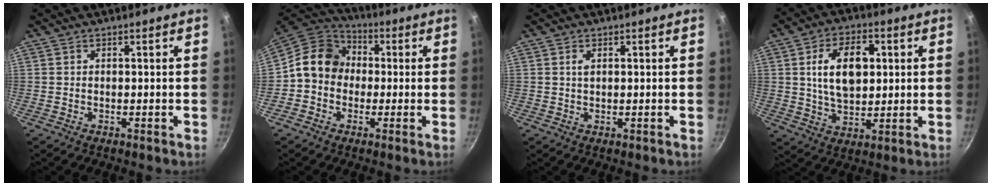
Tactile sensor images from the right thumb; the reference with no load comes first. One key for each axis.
{"total": 11.4, "fx": 0.1, "fy": 9.9, "fz": 5.7, "tx": -0.060, "ty": 0.033, "tz": -0.022}
{"total": 1.3, "fx": 0.4, "fy": 0.6, "fz": 1.0, "tx": -0.018, "ty": 0.000, "tz": 0.008}
{"total": 12.6, "fx": 2.4, "fy": 7.9, "fz": 9.6, "tx": -0.137, "ty": -0.003, "tz": 0.040}